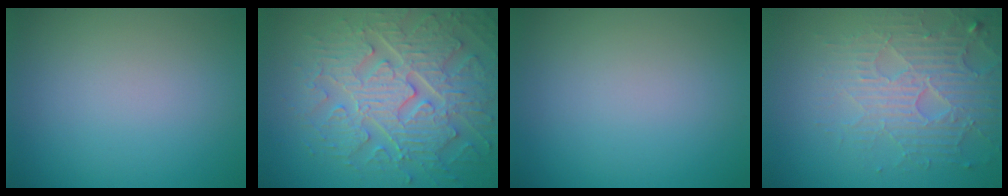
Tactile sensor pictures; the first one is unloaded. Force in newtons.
{"total": 8.0, "press": 6.5, "slide": 4.7}
{"total": 0.0}
{"total": 4.2, "press": 4.2, "slide": 0.7}